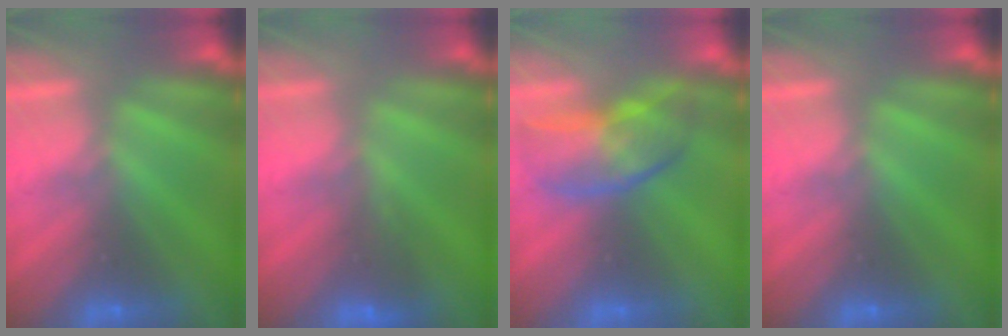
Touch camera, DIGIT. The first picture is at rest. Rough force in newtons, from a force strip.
{"total": 3.2}
{"total": 2.7}
{"total": 0.0}